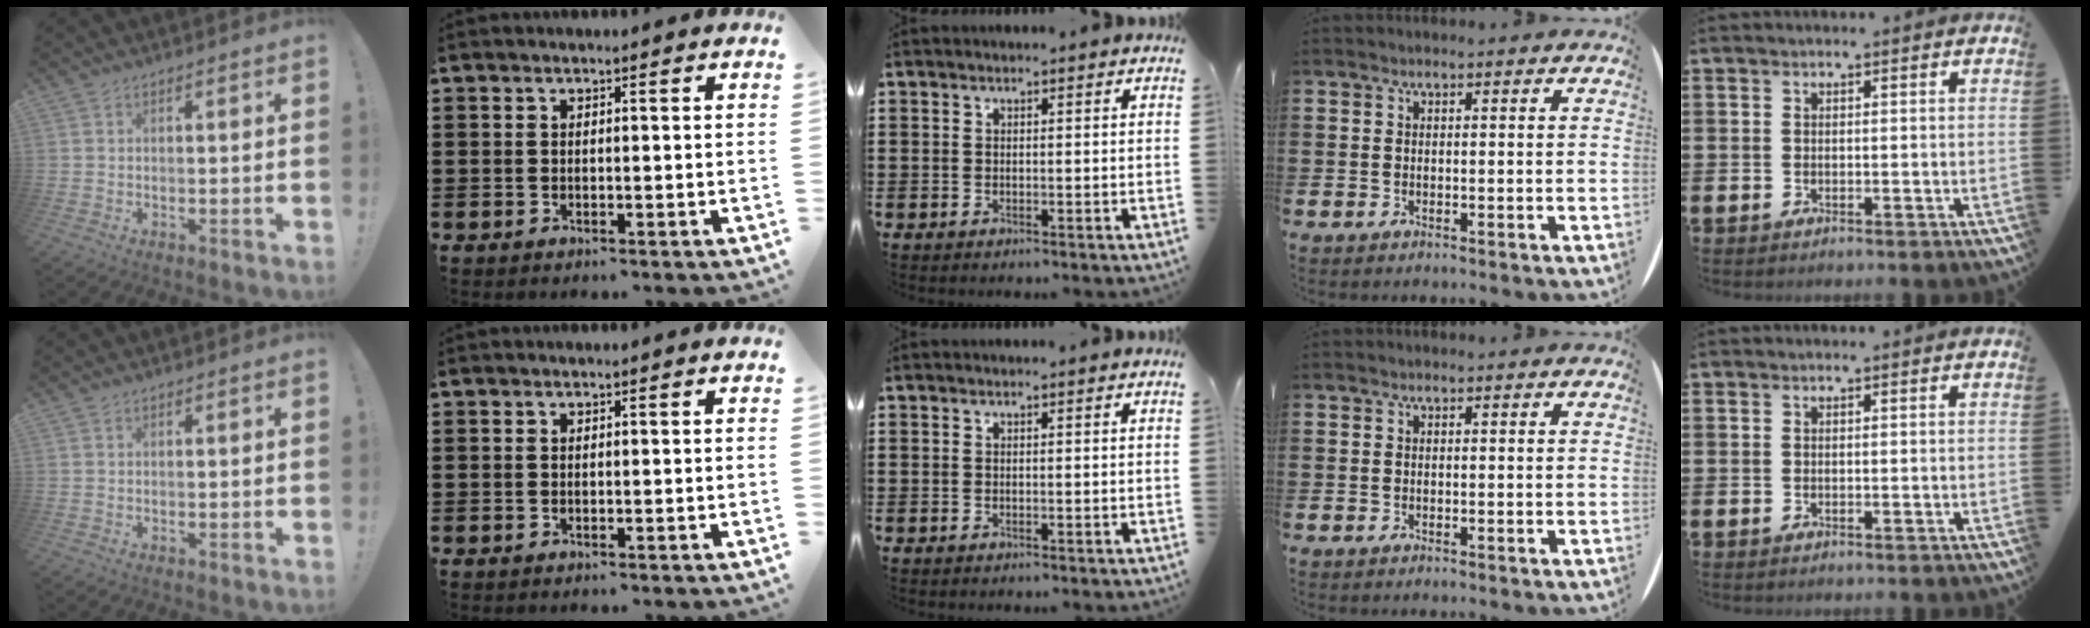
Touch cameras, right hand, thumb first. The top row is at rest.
{}